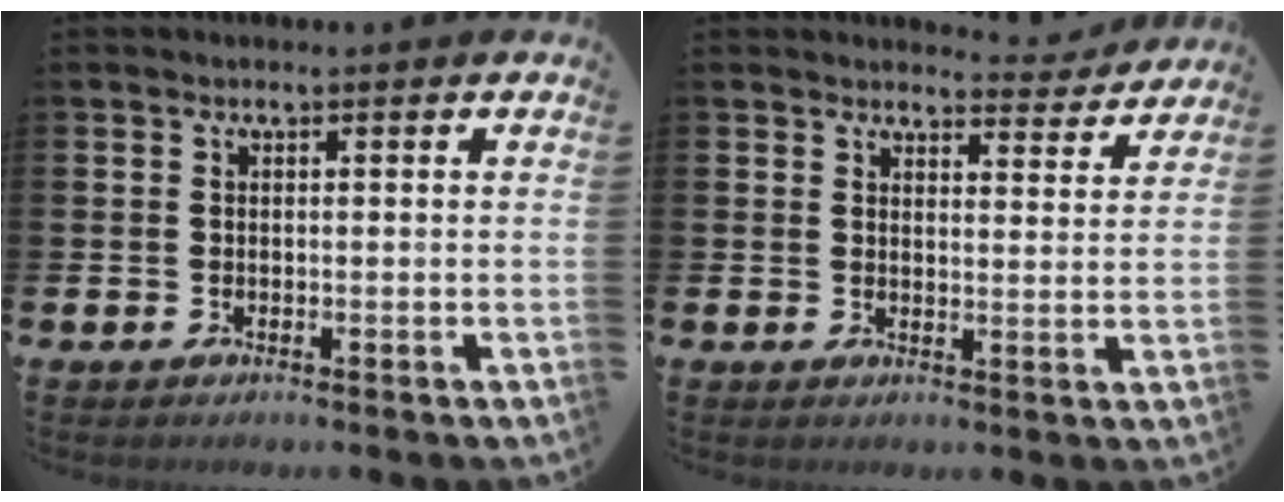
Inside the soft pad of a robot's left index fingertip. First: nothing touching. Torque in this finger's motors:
{"motor_torque": [0.93, -1.21, 0.06, 0.02]}